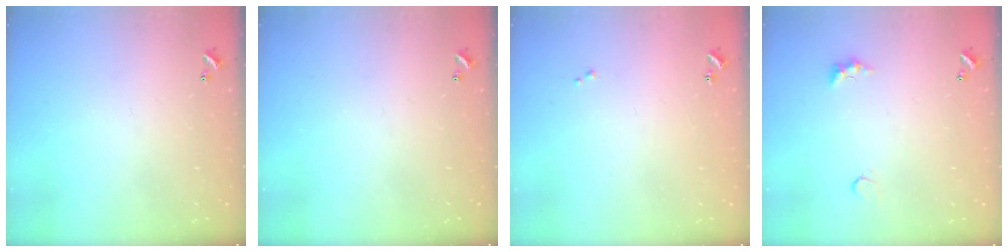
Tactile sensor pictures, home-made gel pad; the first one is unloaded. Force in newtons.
{"total": 0.0}
{"total": 0.0}
{"total": 3.0, "press": 2.9, "slide": 0.7}